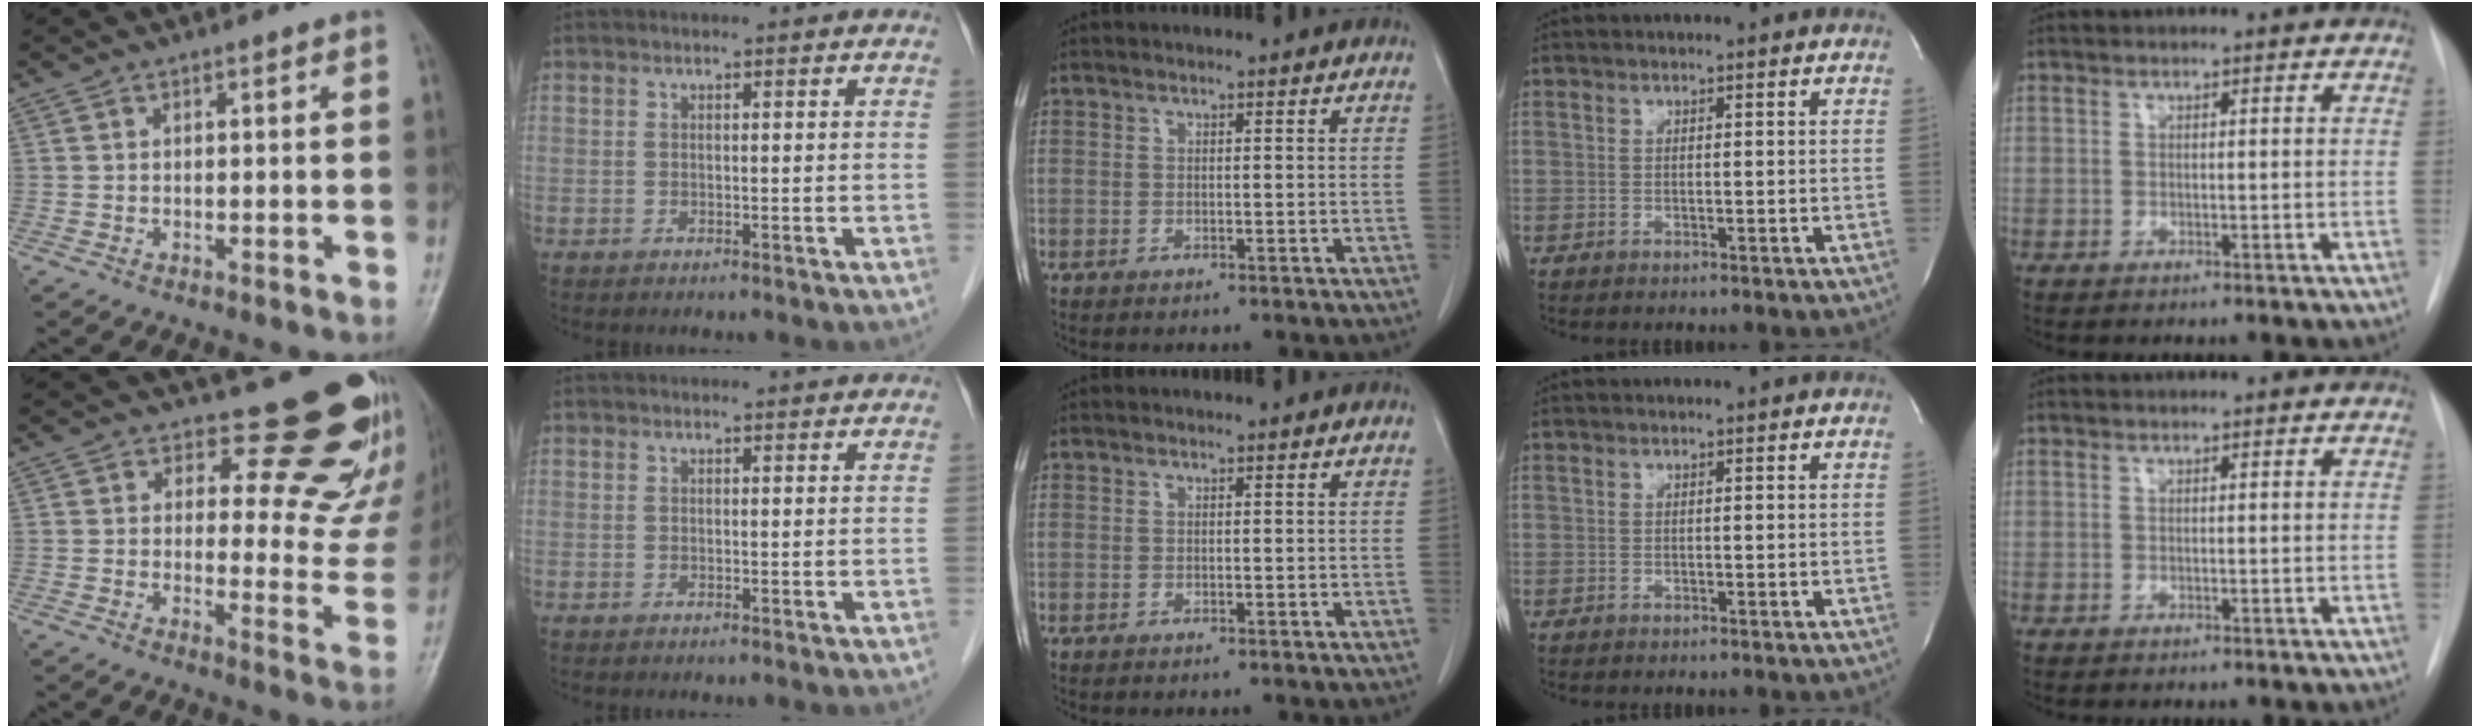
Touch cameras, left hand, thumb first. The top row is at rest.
{"thumb": {"total": 16.9, "force": [14.5, 6.9, 5.2], "torque": [0.002, -0.126, 0.152]}, "index": {"total": 1.3, "force": [1.3, 0.2, 0.1], "torque": [-0.011, 0.003, 0.018]}}